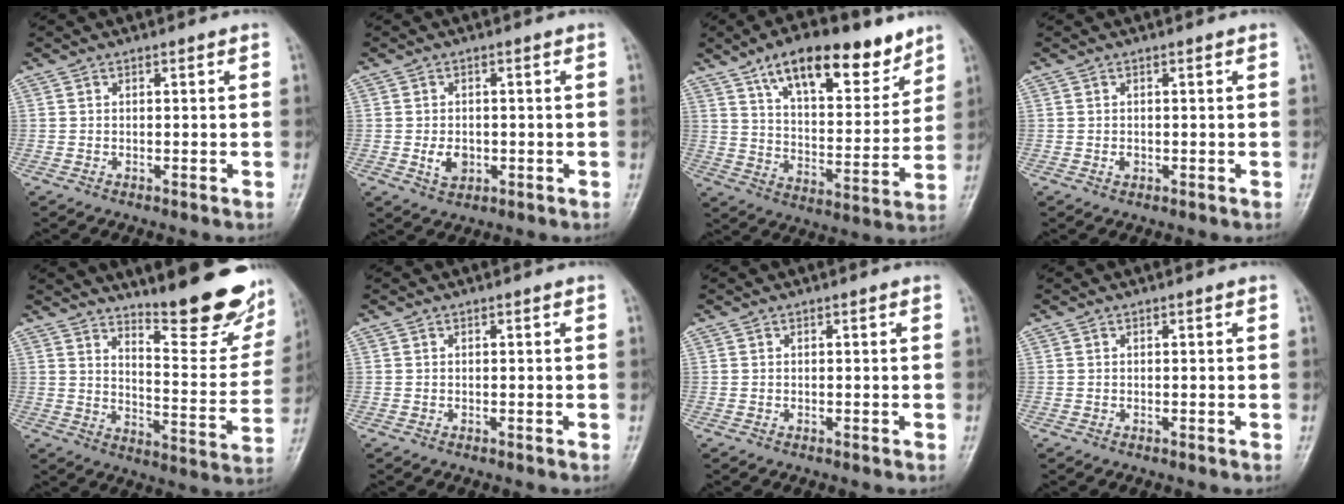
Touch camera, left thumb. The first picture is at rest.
{"total": 3.5, "force": [-0.6, 2.6, 2.4], "torque": [-0.035, -0.001, -0.005]}
{"total": 19.1, "force": [12.3, 7.9, 12.2], "torque": [-0.145, -0.055, 0.203]}
{"total": 1.0, "force": [0.0, 0.7, 0.7], "torque": [-0.006, 0.000, 0.000]}
{"total": 19.6, "force": [15.0, 4.9, 11.6], "torque": [-0.121, -0.118, 0.205]}
{"total": 0.0}
{"total": 0.0}
{"total": 0.0}